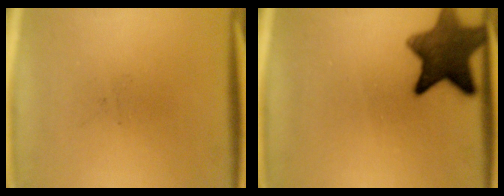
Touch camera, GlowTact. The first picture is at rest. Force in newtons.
{"total": 10.4}